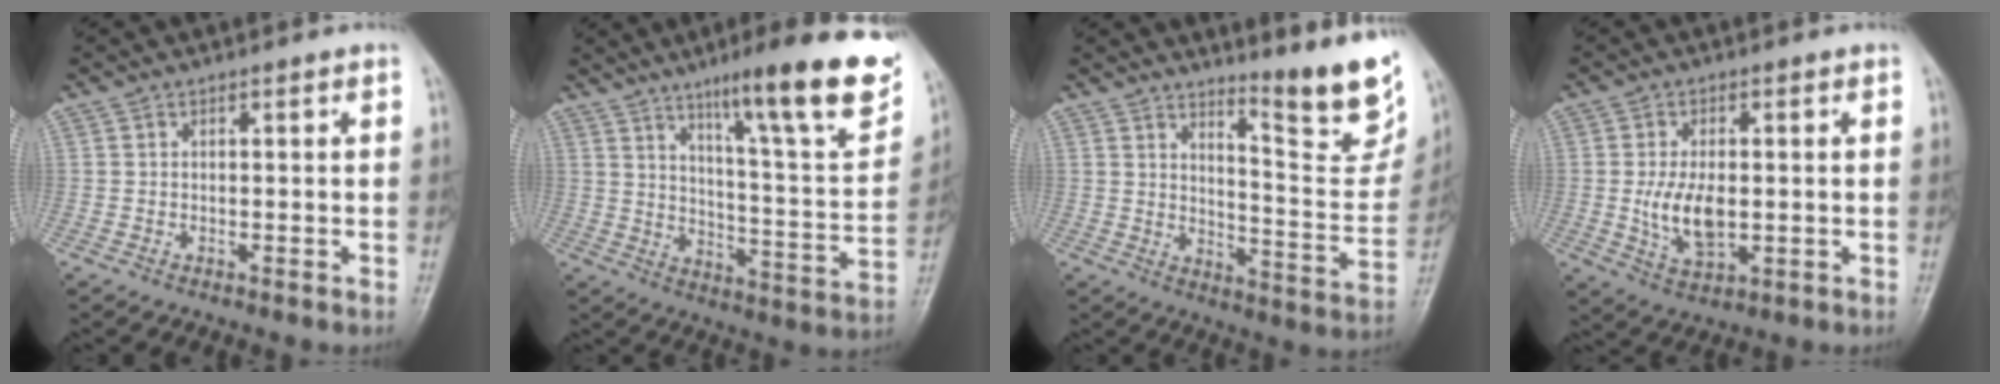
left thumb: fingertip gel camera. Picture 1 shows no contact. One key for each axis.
{"total": 22.2, "fx": 13.6, "fy": 3.4, "fz": 17.3, "tx": -0.221, "ty": -0.054, "tz": 0.205}
{"total": 15.9, "fx": 11.5, "fy": 2.9, "fz": 10.6, "tx": -0.107, "ty": -0.098, "tz": 0.165}
{"total": 8.0, "fx": -0.4, "fy": 4.5, "fz": 6.6, "tx": -0.119, "ty": -0.009, "tz": 0.000}